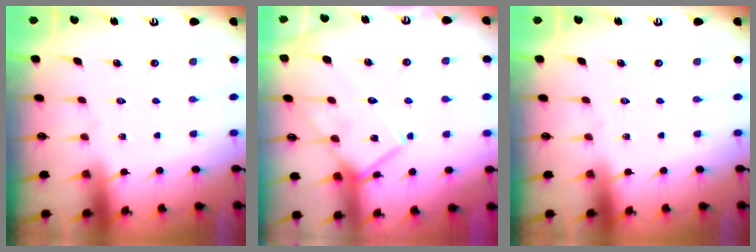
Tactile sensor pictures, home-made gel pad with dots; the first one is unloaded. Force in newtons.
{"total": 12.9, "press": 12.9, "slide": 1.1}
{"total": 0.0}